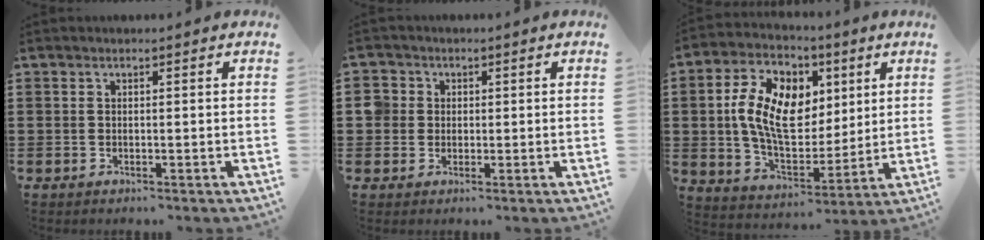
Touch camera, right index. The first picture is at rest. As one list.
[{"total": 3.3, "force": [0.4, 3.2, 0.7], "torque": [-0.029, 0.012, 0.006]}, {"total": 12.2, "force": [2.4, 7.7, 9.1], "torque": [-0.208, 0.011, 0.046]}]